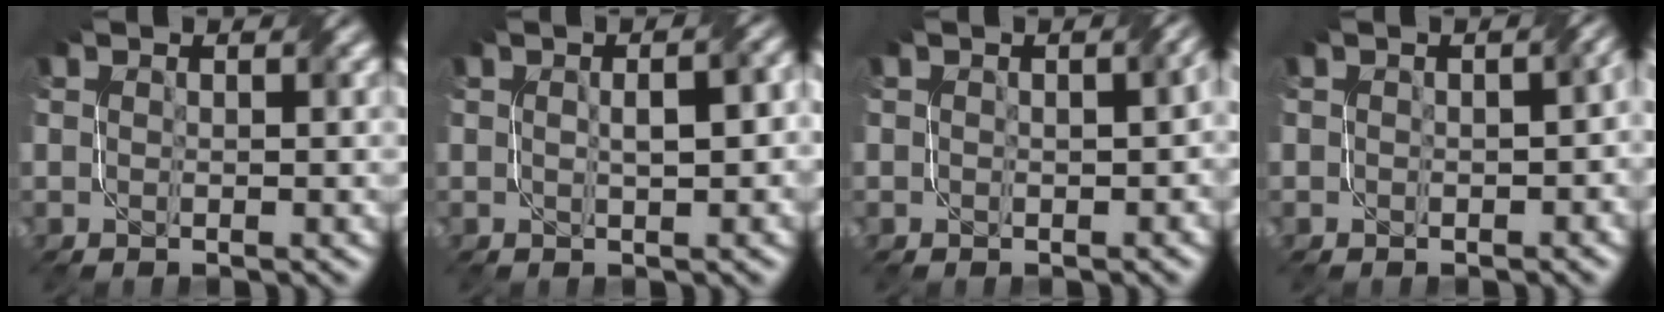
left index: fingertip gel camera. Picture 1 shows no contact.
{"total": 3.9, "force": [0.4, 1.3, 3.7], "torque": [-0.043, 0.017, 0.005]}
{"total": 2.5, "force": [0.2, 1.3, 2.1], "torque": [-0.020, 0.004, 0.005]}
{"total": 3.1, "force": [0.0, 1.8, 2.5], "torque": [-0.016, 0.002, 0.005]}